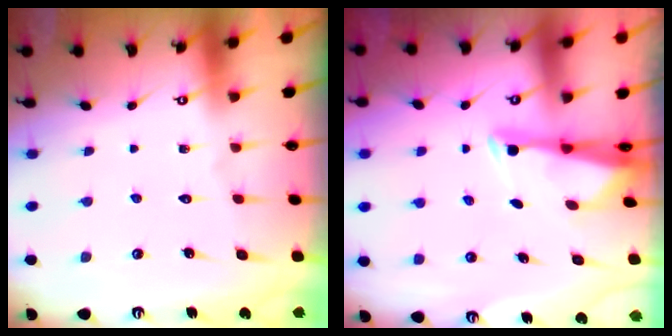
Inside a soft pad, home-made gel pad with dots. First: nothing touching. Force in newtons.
{"total": 2.9, "press": 2.8, "slide": 0.7}